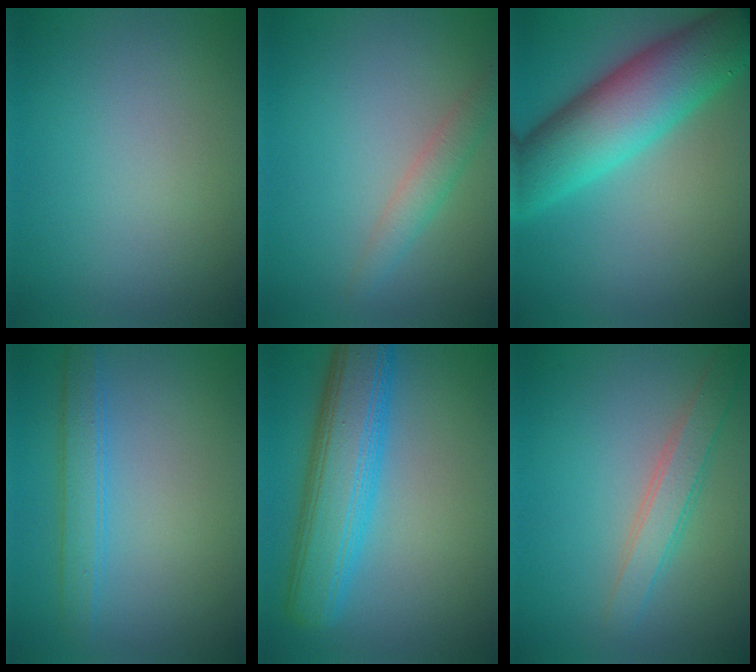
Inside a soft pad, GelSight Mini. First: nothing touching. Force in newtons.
{"total": 2.0, "press": 2.0, "slide": 0.0}
{"total": 9.9, "press": 9.9, "slide": 0.0}
{"total": 2.7, "press": 2.7, "slide": 0.1}
{"total": 8.0, "press": 8.0, "slide": 0.2}
{"total": 2.8, "press": 2.8, "slide": 0.2}